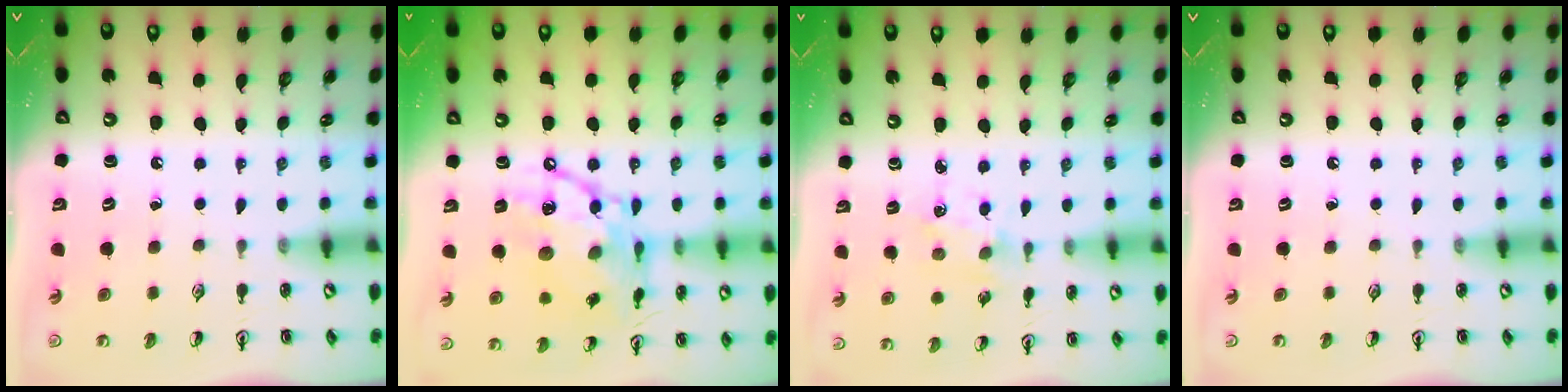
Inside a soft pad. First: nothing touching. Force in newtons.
{"total": 17.7, "press": 17.7, "slide": 1.4}
{"total": 1.7, "press": 1.7, "slide": 0.3}
{"total": 0.0}